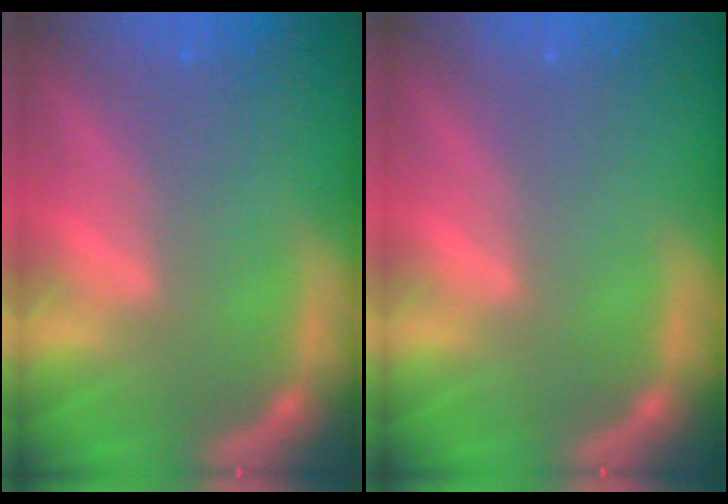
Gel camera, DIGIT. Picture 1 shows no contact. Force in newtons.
{"total": 0.0}